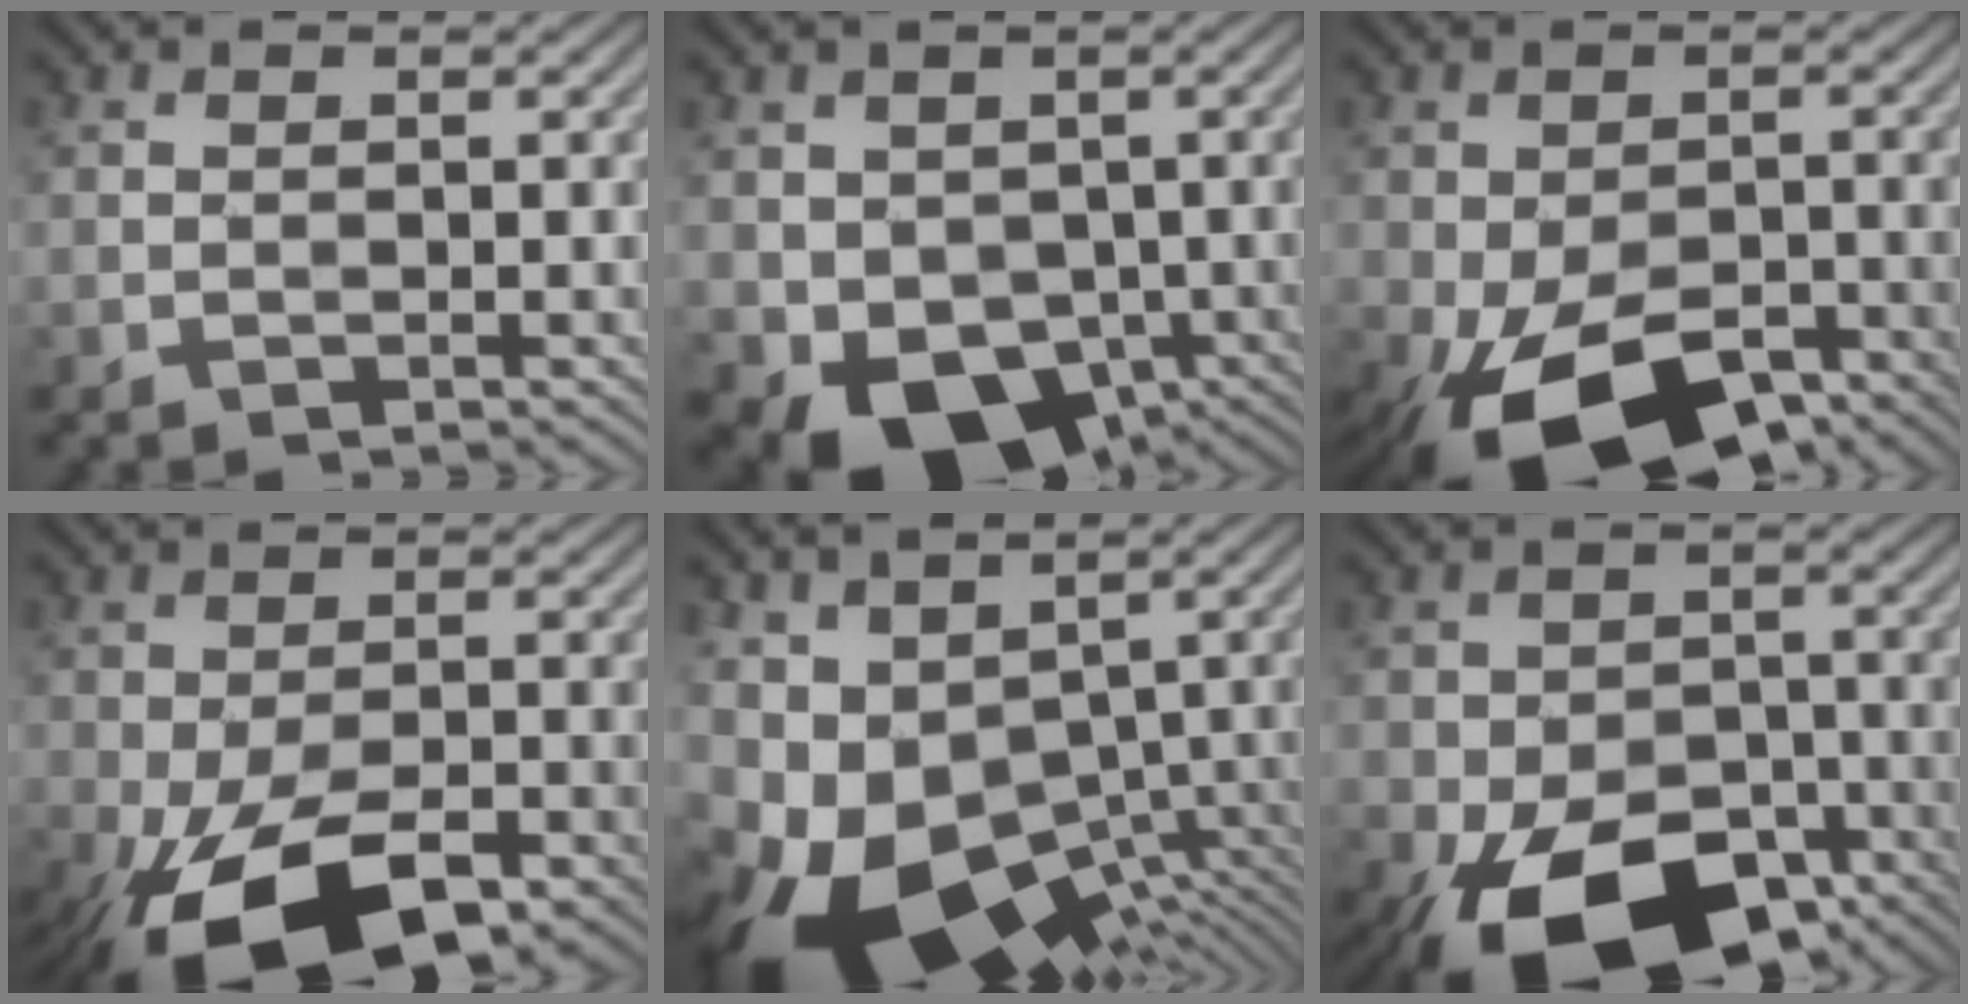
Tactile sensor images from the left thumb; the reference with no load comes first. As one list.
[{"total": 8.9, "force": [-2.8, 6.8, 5.0], "torque": [-0.091, -0.037, -0.037]}, {"total": 13.9, "force": [-8.2, 6.6, 9.0], "torque": [-0.159, -0.040, -0.136]}, {"total": 13.6, "force": [-7.1, 6.0, 9.9], "torque": [-0.181, -0.033, -0.118]}, {"total": 13.8, "force": [-4.0, 8.4, 10.2], "torque": [-0.228, -0.020, -0.040]}, {"total": 17.4, "force": [-10.6, 9.4, 10.1], "torque": [-0.175, -0.045, -0.161]}]